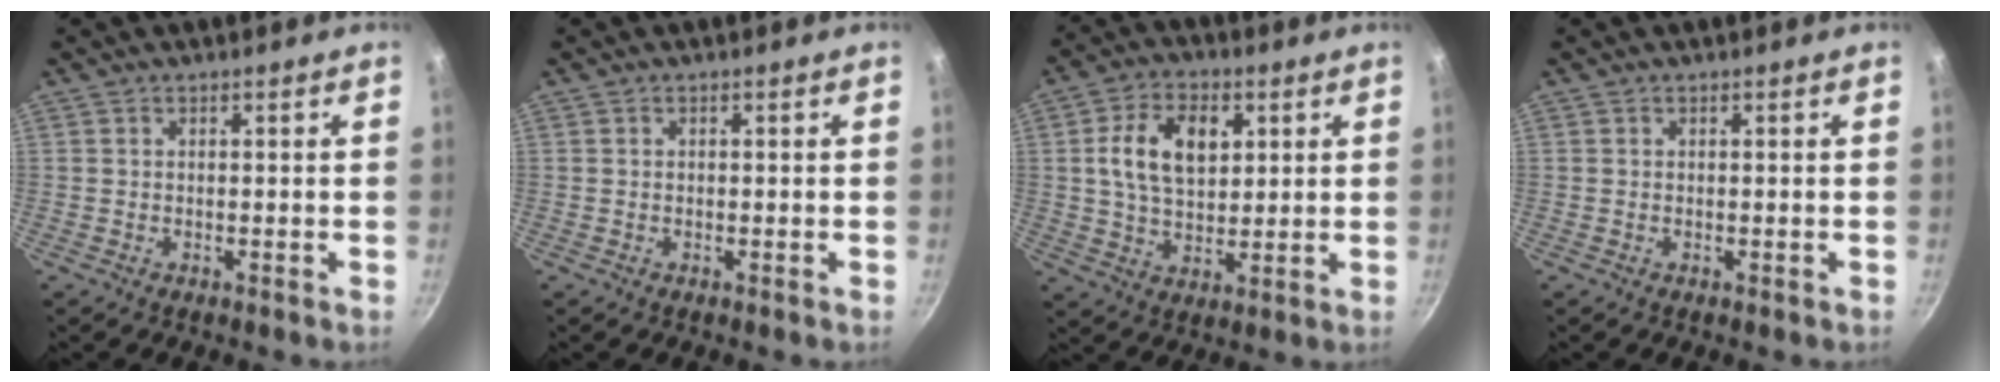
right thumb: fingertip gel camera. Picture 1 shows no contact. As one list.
[{"total": 0.0}, {"total": 11.7, "force": [2.9, 7.5, 8.5], "torque": [-0.134, 0.000, 0.047]}, {"total": 0.0}]